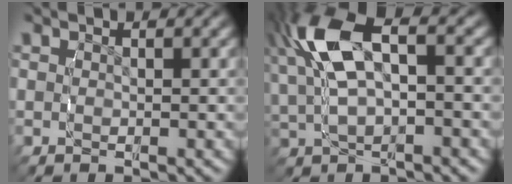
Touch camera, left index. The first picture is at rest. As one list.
[{"total": 7.8, "force": [1.8, 4.7, 6.0], "torque": [-0.133, 0.005, 0.033]}]